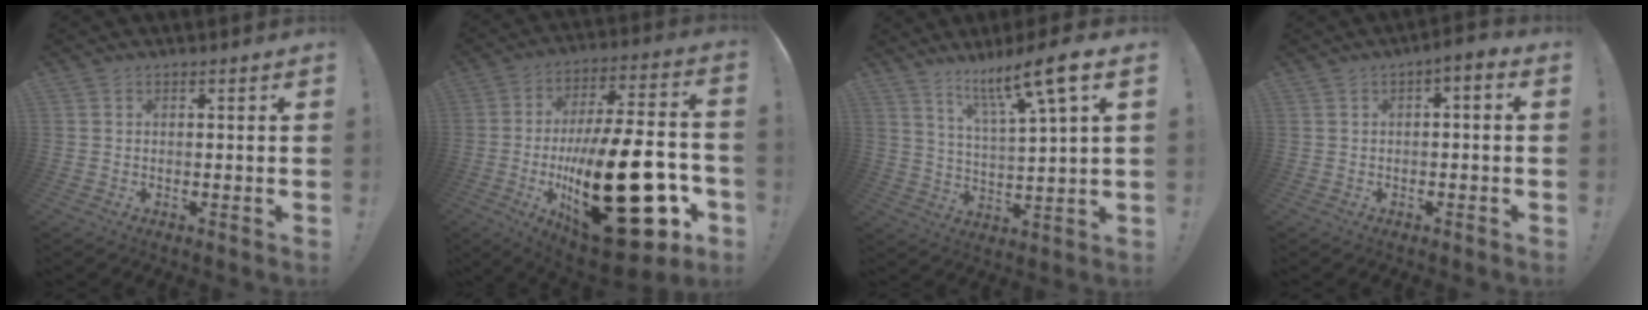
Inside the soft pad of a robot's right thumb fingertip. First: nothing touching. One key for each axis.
{"total": 36.1, "fx": -8.3, "fy": 14.1, "fz": 32.2, "tx": -0.521, "ty": 0.039, "tz": -0.107}
{"total": 13.0, "fx": 8.2, "fy": 0.8, "fz": 10.1, "tx": -0.163, "ty": -0.051, "tz": 0.122}
{"total": 3.1, "fx": -1.1, "fy": 1.0, "fz": 2.7, "tx": -0.038, "ty": 0.008, "tz": -0.022}